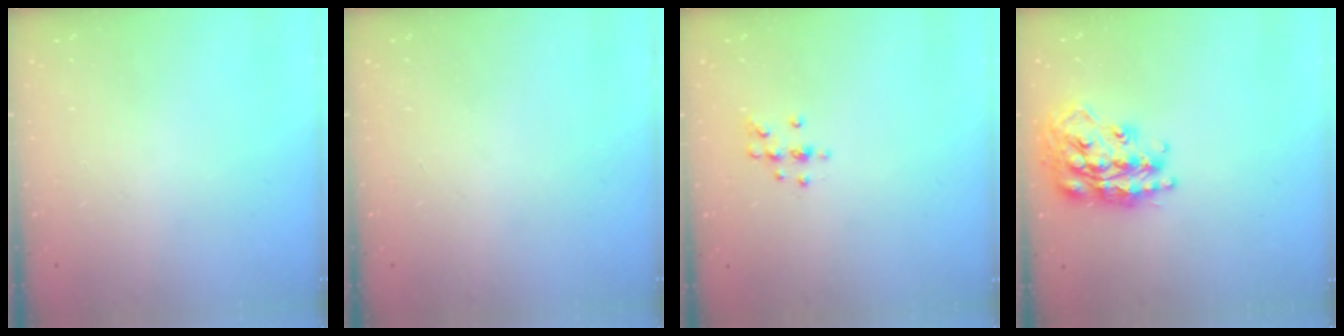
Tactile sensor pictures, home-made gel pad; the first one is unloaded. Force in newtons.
{"total": 0.0}
{"total": 6.5, "press": 6.4, "slide": 1.2}
{"total": 20.5, "press": 20.5, "slide": 1.4}